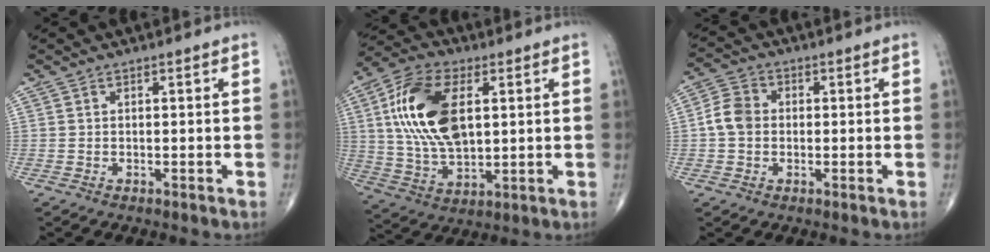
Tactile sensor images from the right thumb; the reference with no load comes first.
{"total": 17.4, "force": [3.8, 9.3, 14.2], "torque": [-0.269, -0.001, 0.072]}
{"total": 5.5, "force": [-0.2, 4.4, 3.2], "torque": [-0.055, 0.014, -0.013]}